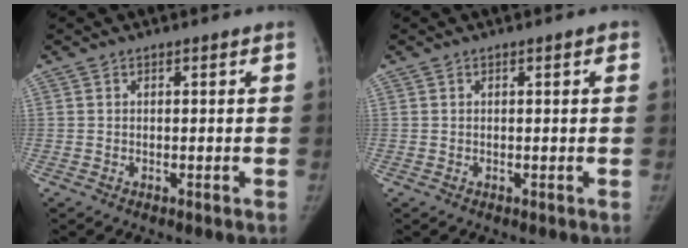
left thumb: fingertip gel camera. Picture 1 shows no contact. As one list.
[{"total": 0.9, "force": [0.5, 0.2, 0.8], "torque": [-0.010, 0.001, 0.005]}]